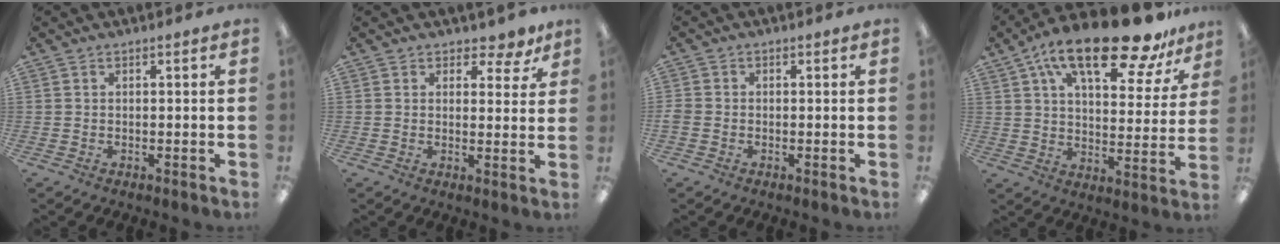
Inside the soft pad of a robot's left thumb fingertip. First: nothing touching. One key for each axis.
{"total": 4.3, "fx": 3.0, "fy": 2.7, "fz": 1.5, "tx": -0.007, "ty": -0.016, "tz": 0.049}
{"total": 1.7, "fx": -0.7, "fy": 1.4, "fz": 0.7, "tx": -0.010, "ty": 0.003, "tz": -0.012}
{"total": 22.4, "fx": 15.1, "fy": 8.0, "fz": 14.6, "tx": -0.233, "ty": -0.083, "tz": 0.251}